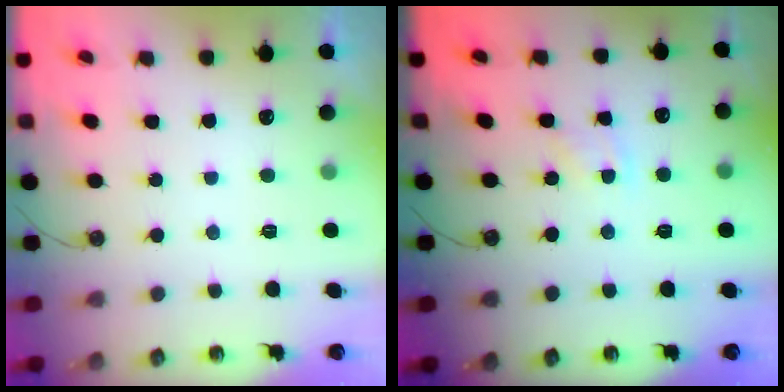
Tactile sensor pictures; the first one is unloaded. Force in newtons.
{"total": 5.1, "press": 5.0, "slide": 0.6}